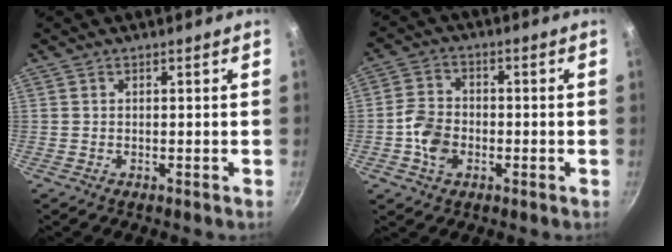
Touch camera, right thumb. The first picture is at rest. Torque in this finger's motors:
{"motor_torque": [1.79, 1.60, 0.25, -0.01, 0.21]}